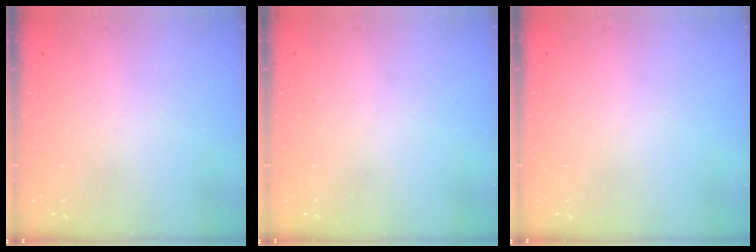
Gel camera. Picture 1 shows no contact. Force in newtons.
{"total": 0.0}
{"total": 0.0}